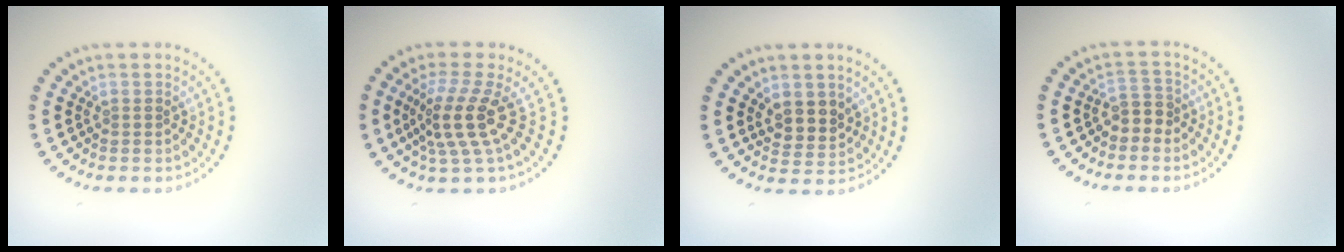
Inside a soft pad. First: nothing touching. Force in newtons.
{"total": 4.1, "press": 2.9, "slide": 2.9}
{"total": 2.4, "press": 2.3, "slide": 1.0}
{"total": 1.8, "press": 1.6, "slide": 0.9}